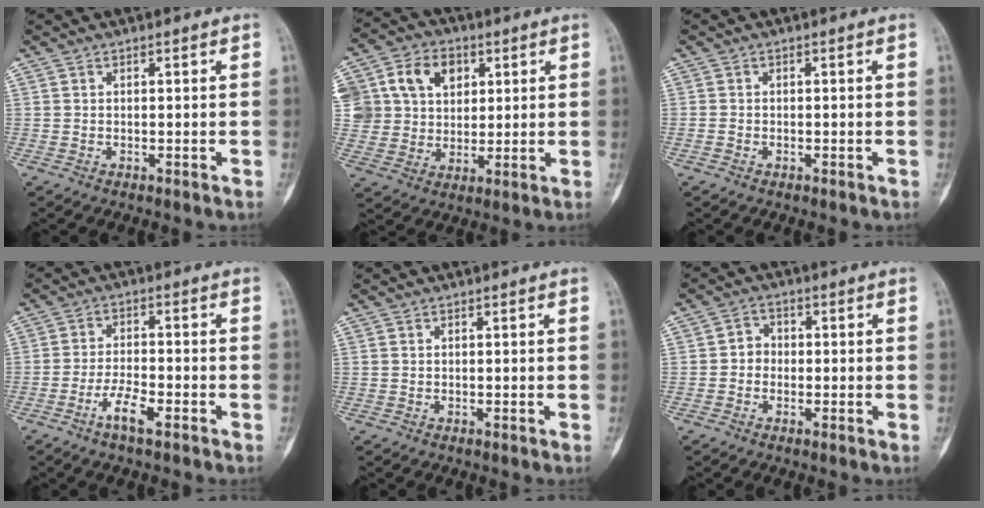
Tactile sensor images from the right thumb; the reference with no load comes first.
{"total": 16.9, "force": [5.4, 13.5, 8.7], "torque": [-0.153, 0.019, 0.103]}
{"total": 0.7, "force": [-0.4, 0.5, 0.3], "torque": [-0.007, 0.002, -0.009]}
{"total": 5.3, "force": [-3.1, 1.3, 4.1], "torque": [-0.085, 0.017, -0.059]}
{"total": 0.0}
{"total": 3.0, "force": [-0.6, 2.8, 1.1], "torque": [0.006, 0.010, -0.019]}